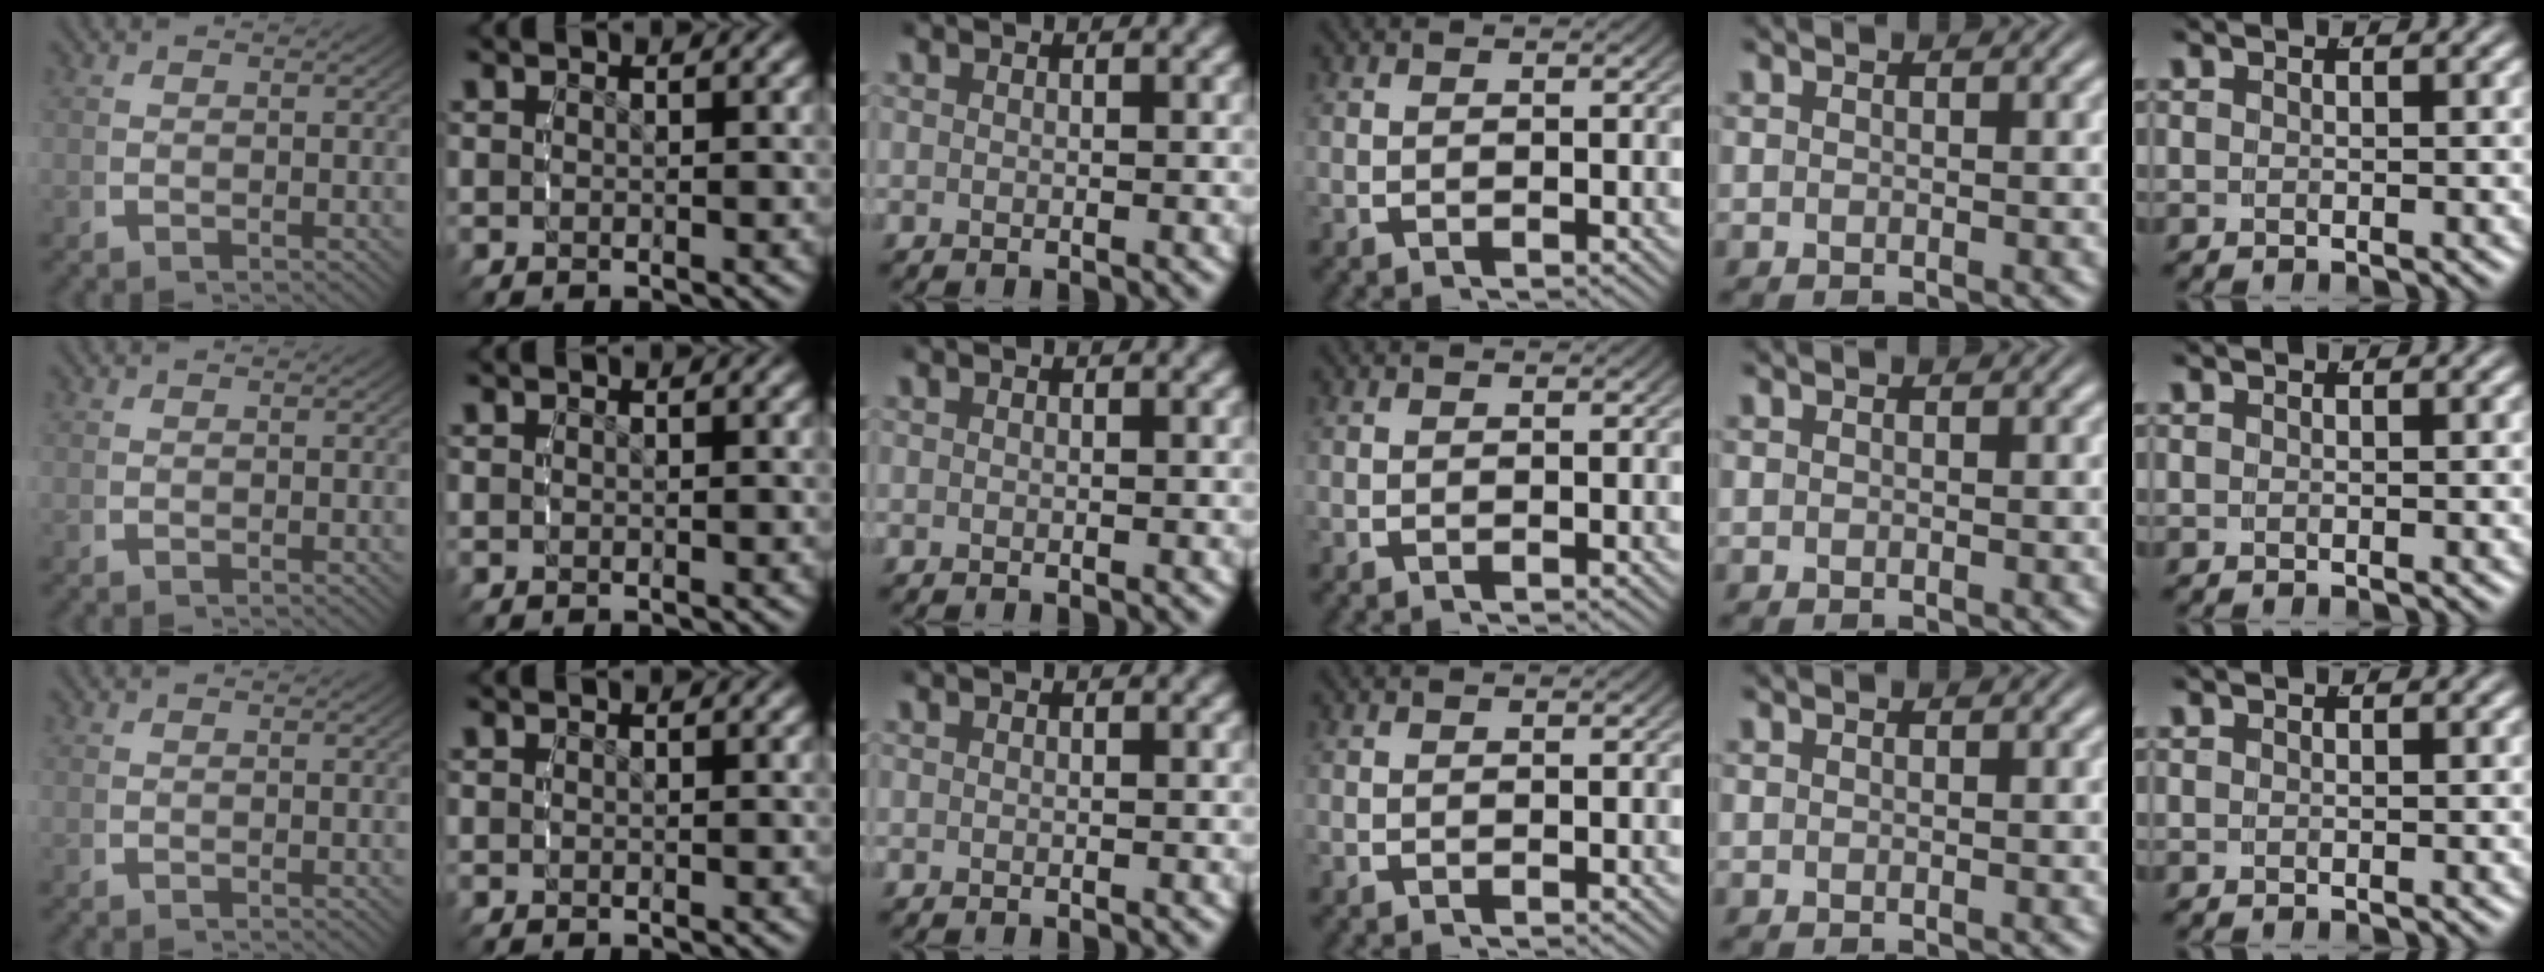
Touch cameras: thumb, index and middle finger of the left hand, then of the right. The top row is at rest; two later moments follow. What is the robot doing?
{"motion": "reach", "object": "pencil case"}